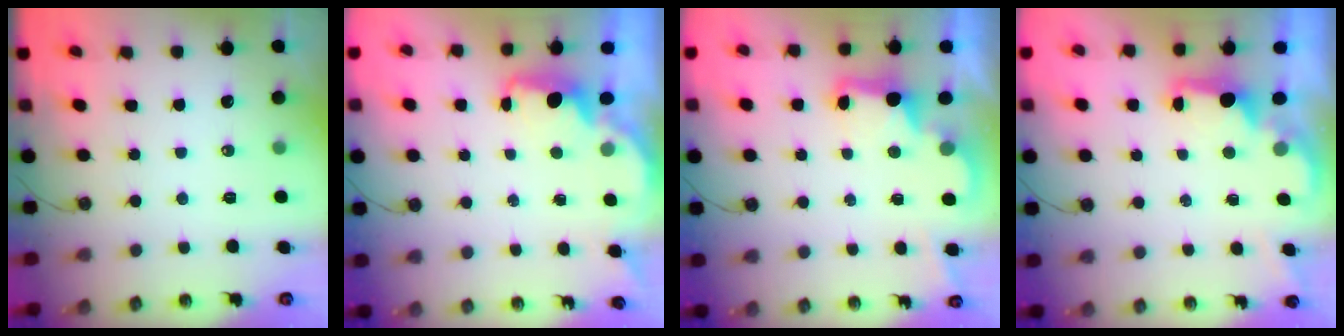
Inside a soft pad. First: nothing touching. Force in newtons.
{"total": 1.8, "press": 1.6, "slide": 0.7}
{"total": 3.1, "press": 3.1, "slide": 0.5}
{"total": 1.8, "press": 1.6, "slide": 0.8}